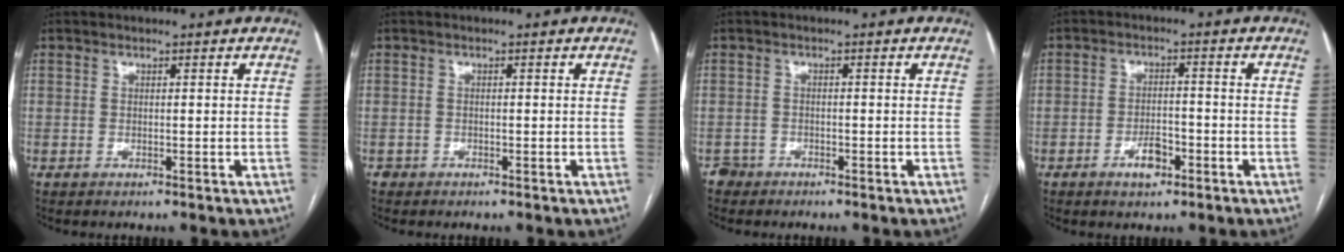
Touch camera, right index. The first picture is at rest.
{"total": 0.8, "force": [-0.6, 0.5, -0.1], "torque": [-0.004, 0.003, -0.009]}
{"total": 1.7, "force": [-1.3, 0.9, -0.4], "torque": [0.002, 0.004, -0.024]}
{"total": 4.0, "force": [-2.2, 1.7, 2.9], "torque": [-0.050, 0.004, -0.034]}